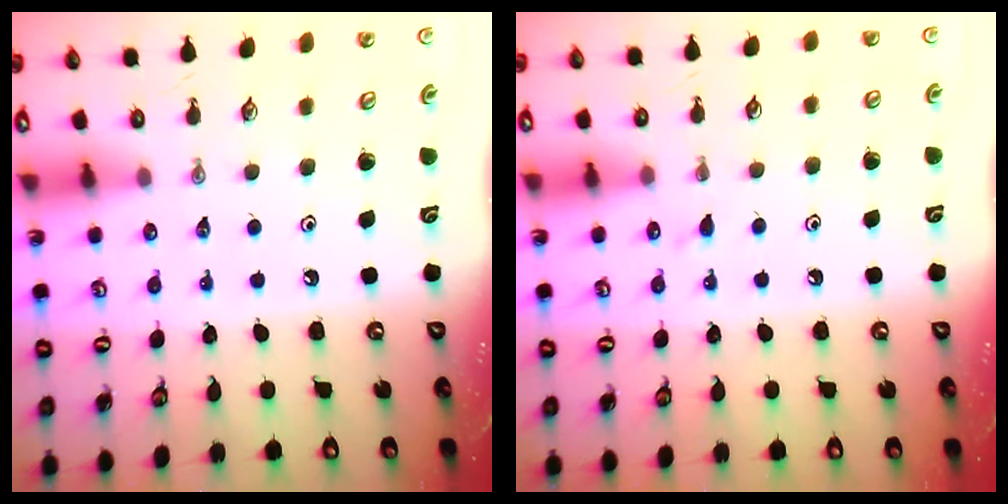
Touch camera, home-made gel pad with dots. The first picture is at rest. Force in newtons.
{"total": 5.3, "press": 5.3, "slide": 0.5}